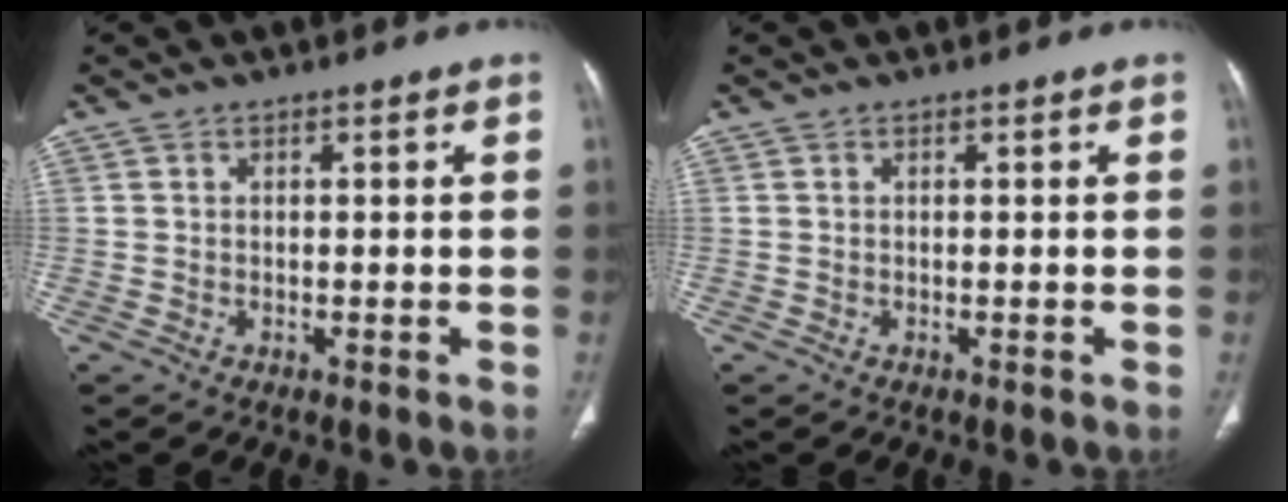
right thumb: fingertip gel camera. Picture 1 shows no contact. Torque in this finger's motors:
{"motor_torque": [0.00, 0.01, 0.00, 0.00, 0.04]}